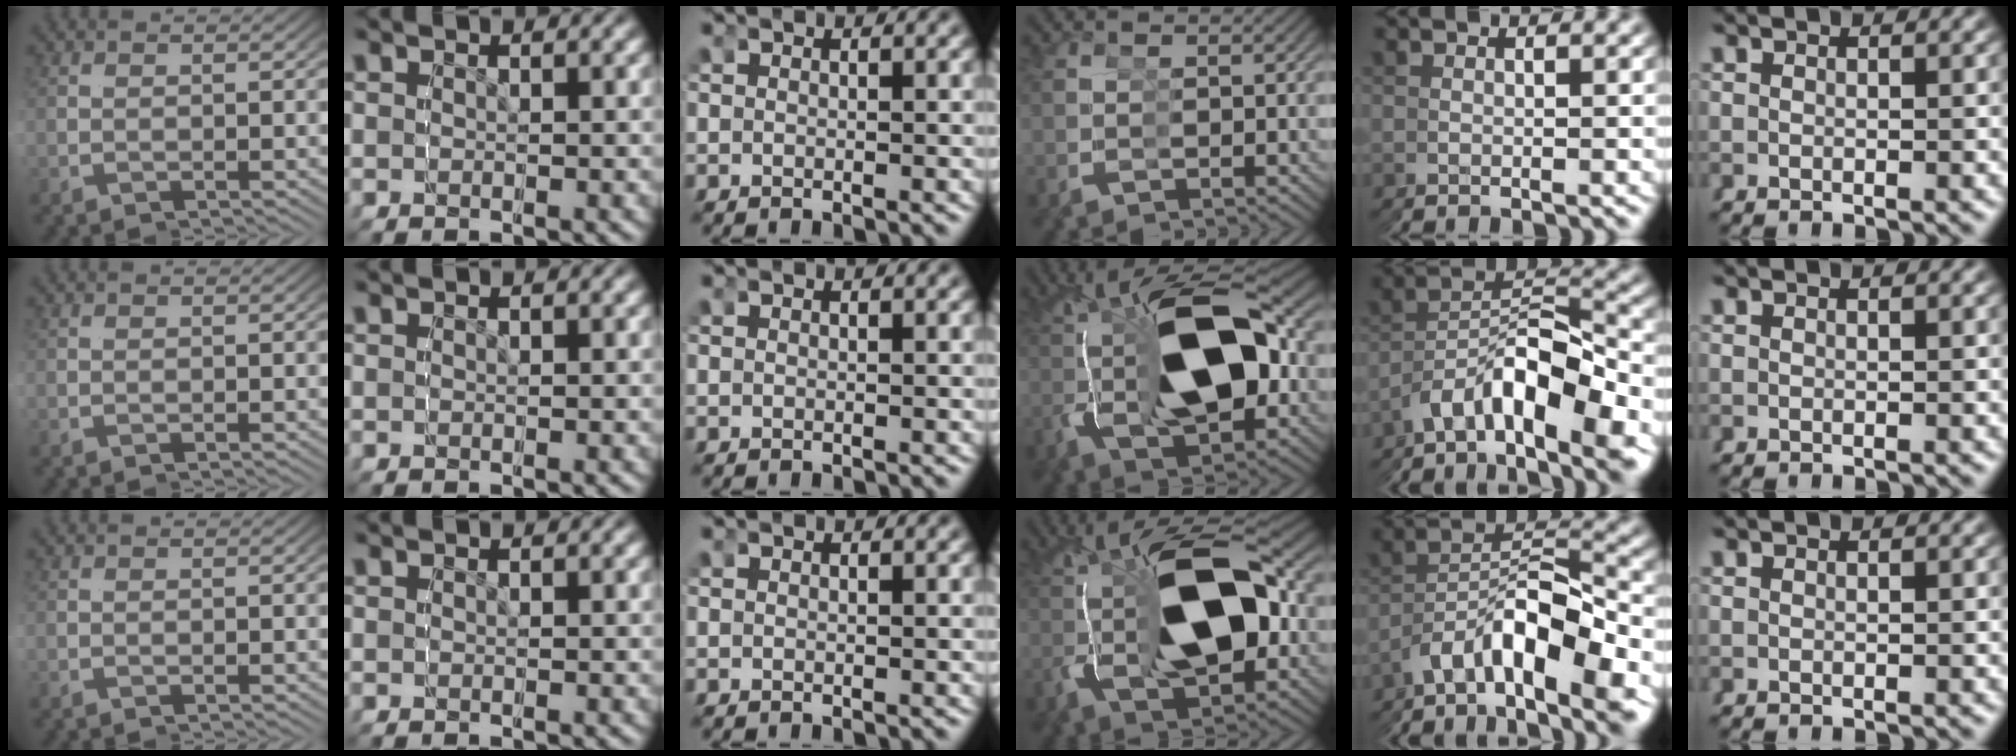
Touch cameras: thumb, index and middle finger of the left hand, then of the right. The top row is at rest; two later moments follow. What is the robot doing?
{"motion": "grasp_and_lifting", "object": "glasses"}